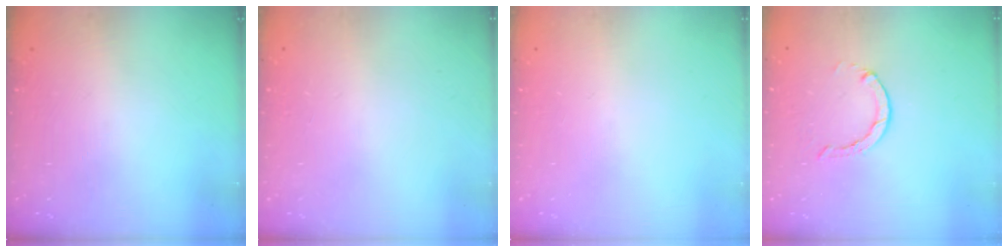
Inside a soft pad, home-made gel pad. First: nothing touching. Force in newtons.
{"total": 2.4, "press": 2.4, "slide": 0.2}
{"total": 0.0}
{"total": 1.3, "press": 1.3, "slide": 0.3}